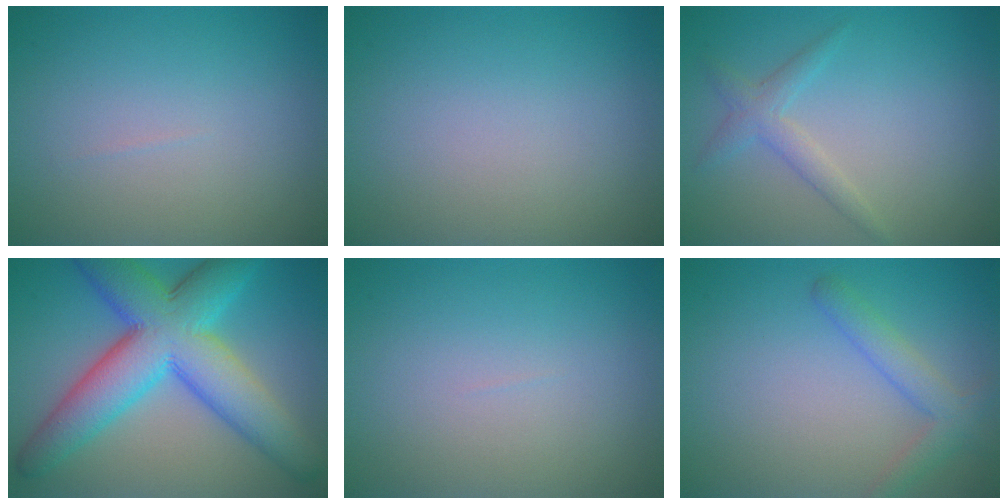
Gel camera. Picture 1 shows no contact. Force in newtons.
{"total": 0.0}
{"total": 2.0, "press": 2.0, "slide": 0.1}
{"total": 11.0, "press": 11.0, "slide": 0.1}
{"total": 0.0}
{"total": 2.3, "press": 2.3, "slide": 0.2}